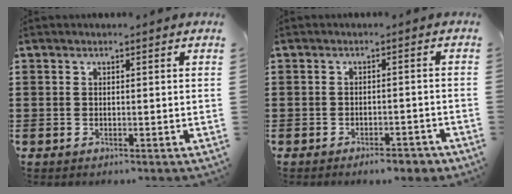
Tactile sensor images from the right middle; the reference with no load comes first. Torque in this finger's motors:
{"motor_torque": [0.47, 0.11, 0.09, 0.01]}